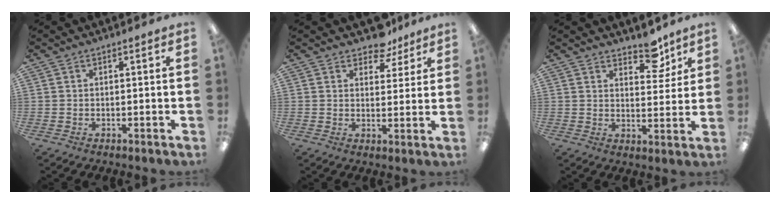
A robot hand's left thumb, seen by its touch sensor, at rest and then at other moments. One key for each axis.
{"total": 6.7, "fx": 5.6, "fy": 3.1, "fz": 1.6, "tx": -0.019, "ty": -0.033, "tz": 0.101}
{"total": 7.3, "fx": 5.7, "fy": 3.4, "fz": 3.0, "tx": -0.020, "ty": -0.038, "tz": 0.096}